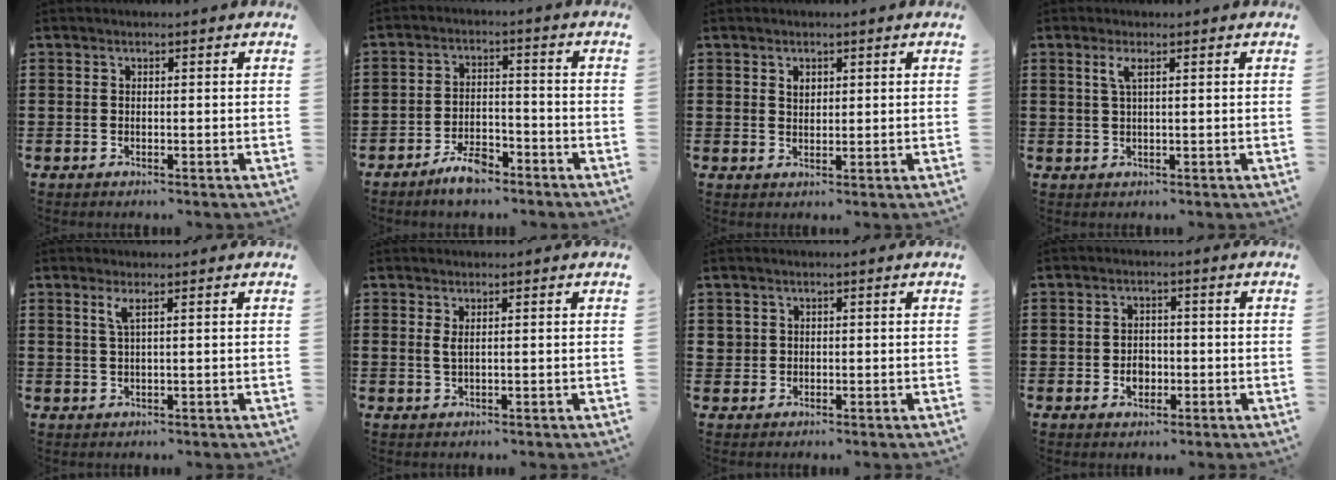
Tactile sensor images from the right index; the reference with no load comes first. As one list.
[{"total": 5.4, "force": [-4.1, 1.9, 2.9], "torque": [-0.051, 0.013, -0.075]}, {"total": 1.5, "force": [0.8, 1.0, 0.7], "torque": [-0.016, 0.005, 0.016]}, {"total": 2.2, "force": [0.9, 0.5, 1.9], "torque": [-0.041, 0.004, 0.014]}, {"total": 1.9, "force": [0.9, 0.0, 1.7], "torque": [-0.037, 0.000, 0.015]}, {"total": 1.2, "force": [0.5, 0.3, 1.0], "torque": [-0.023, 0.002, 0.009]}, {"total": 1.3, "force": [0.4, 1.2, 0.1], "torque": [-0.007, 0.005, 0.008]}, {"total": 2.9, "force": [-0.7, 2.3, 1.7], "torque": [-0.029, 0.002, -0.017]}]